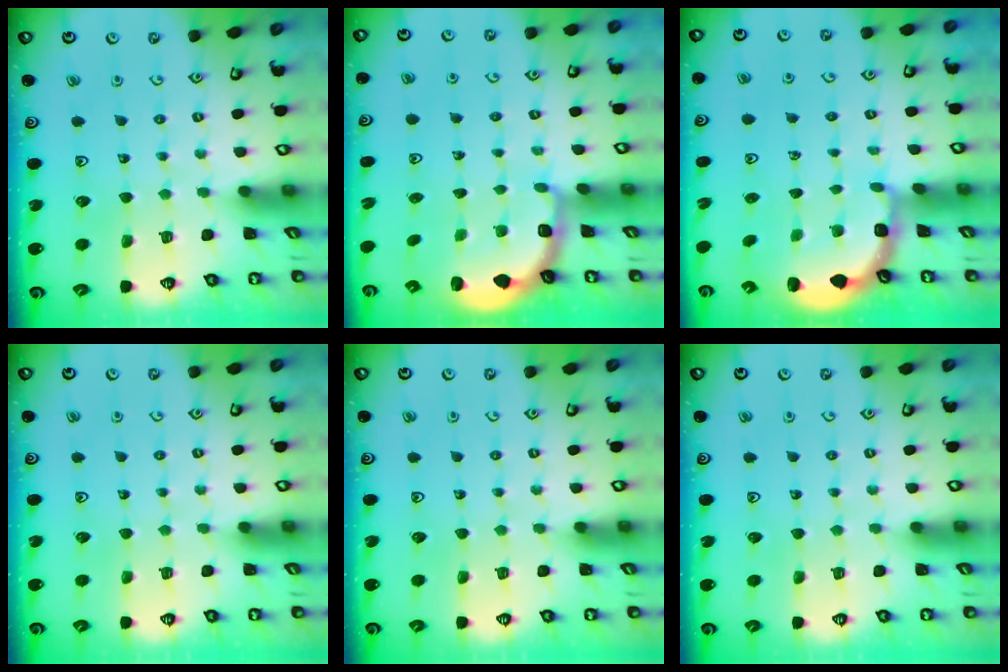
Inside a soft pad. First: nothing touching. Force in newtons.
{"total": 2.3, "press": 2.2, "slide": 0.6}
{"total": 2.4, "press": 1.8, "slide": 1.7}
{"total": 0.0}
{"total": 0.0}
{"total": 0.0}